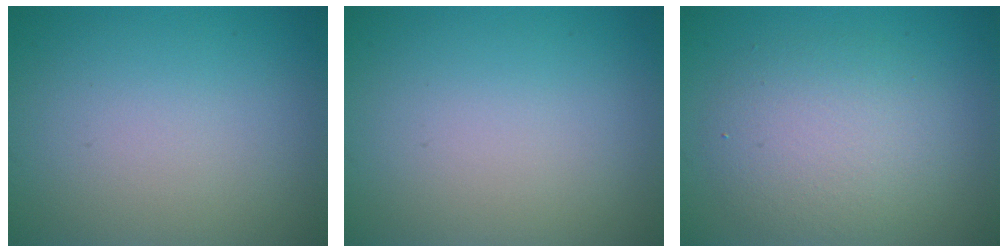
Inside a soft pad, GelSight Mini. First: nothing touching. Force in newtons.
{"total": 0.0}
{"total": 4.6, "press": 4.5, "slide": 0.6}